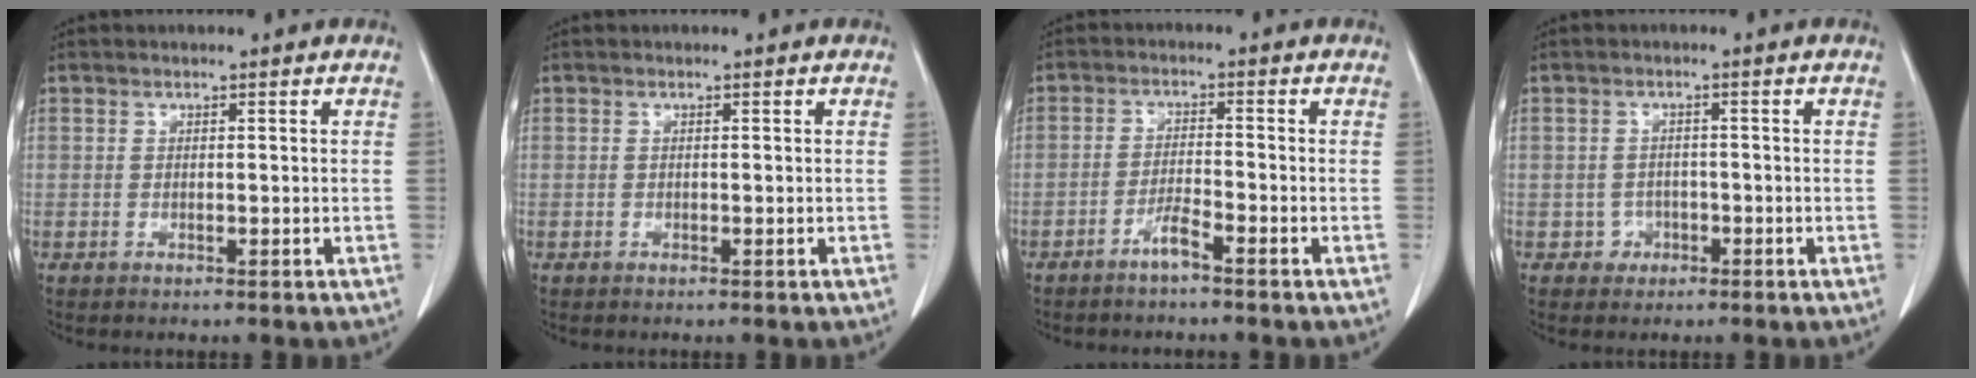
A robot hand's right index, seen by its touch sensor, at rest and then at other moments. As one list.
[{"total": 0.0}, {"total": 2.9, "force": [-2.2, -0.2, 1.9], "torque": [-0.038, 0.000, -0.044]}, {"total": 2.2, "force": [-0.9, 2.0, 0.0], "torque": [0.010, 0.012, -0.014]}]